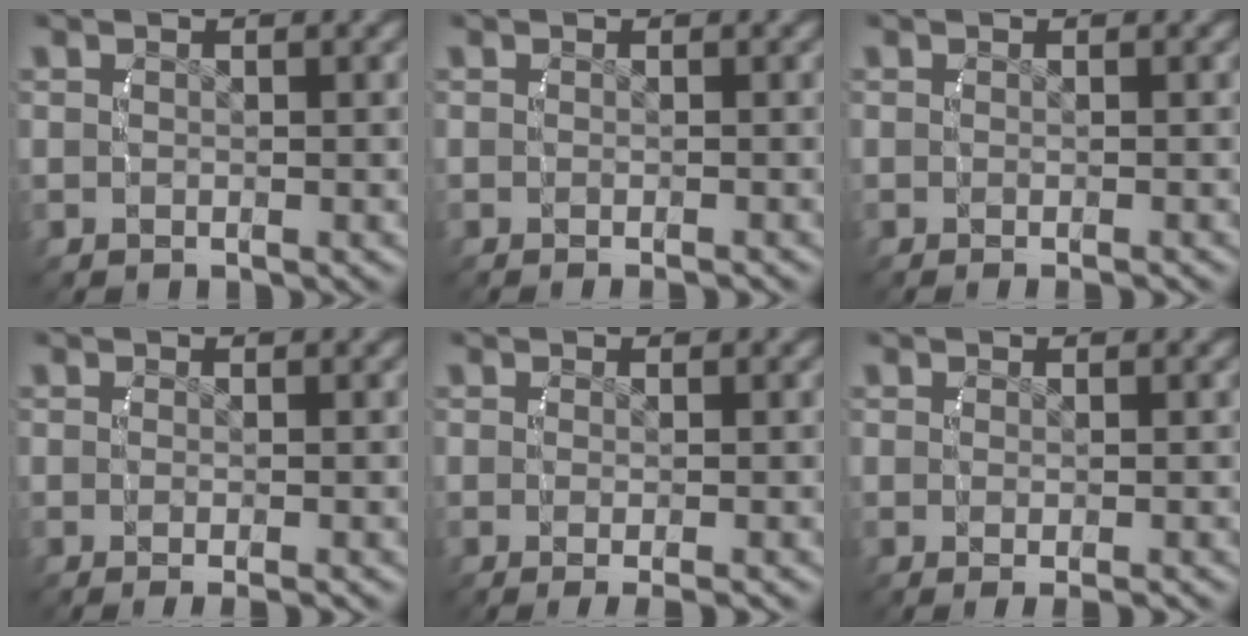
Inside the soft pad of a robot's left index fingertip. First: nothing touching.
{"total": 1.3, "force": [-1.1, 0.0, 0.6], "torque": [-0.007, -0.001, -0.015]}
{"total": 1.3, "force": [-1.1, 0.0, 0.7], "torque": [-0.009, 0.000, -0.014]}
{"total": 2.4, "force": [-1.9, 0.2, 1.5], "torque": [-0.016, -0.004, -0.024]}
{"total": 3.2, "force": [-2.4, 0.4, 2.2], "torque": [-0.028, -0.007, -0.028]}
{"total": 2.1, "force": [-1.4, 0.2, 1.6], "torque": [-0.020, -0.003, -0.016]}